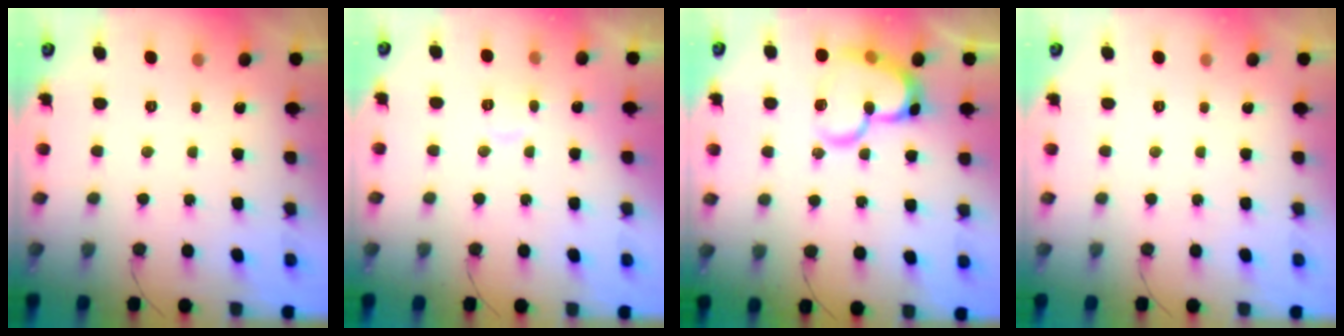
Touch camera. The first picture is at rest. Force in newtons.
{"total": 5.8, "press": 5.8, "slide": 0.5}
{"total": 19.1, "press": 19.0, "slide": 2.0}
{"total": 0.0}